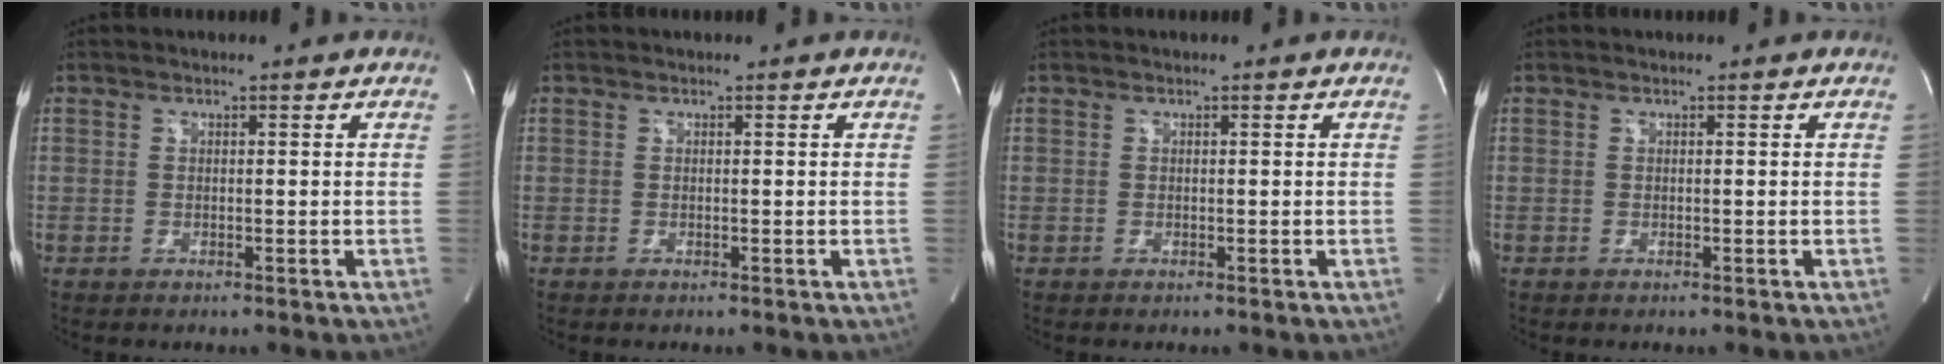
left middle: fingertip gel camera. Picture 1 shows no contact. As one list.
[{"total": 0.0}, {"total": 0.0}, {"total": 0.0}]